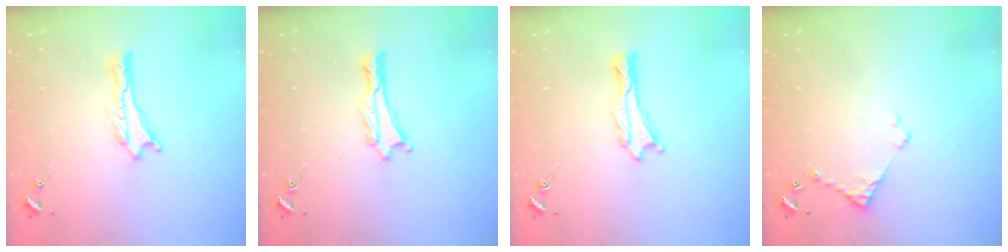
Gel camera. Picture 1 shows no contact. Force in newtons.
{"total": 0.6, "press": 0.5, "slide": 0.1}
{"total": 0.0}
{"total": 3.7, "press": 3.6, "slide": 0.3}